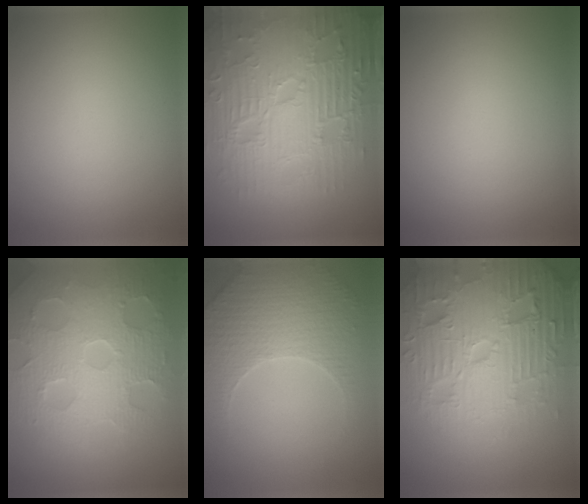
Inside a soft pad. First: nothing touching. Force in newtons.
{"total": 10.8, "press": 7.2, "slide": 8.1}
{"total": 0.0}
{"total": 8.7, "press": 6.0, "slide": 6.2}
{"total": 3.8, "press": 3.6, "slide": 1.2}
{"total": 7.9, "press": 7.7, "slide": 1.8}